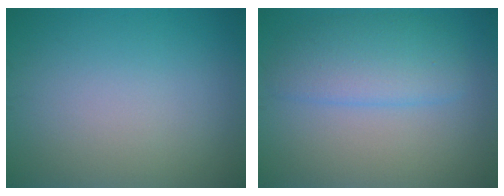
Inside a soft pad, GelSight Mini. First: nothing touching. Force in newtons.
{"total": 4.0, "press": 4.0, "slide": 0.4}